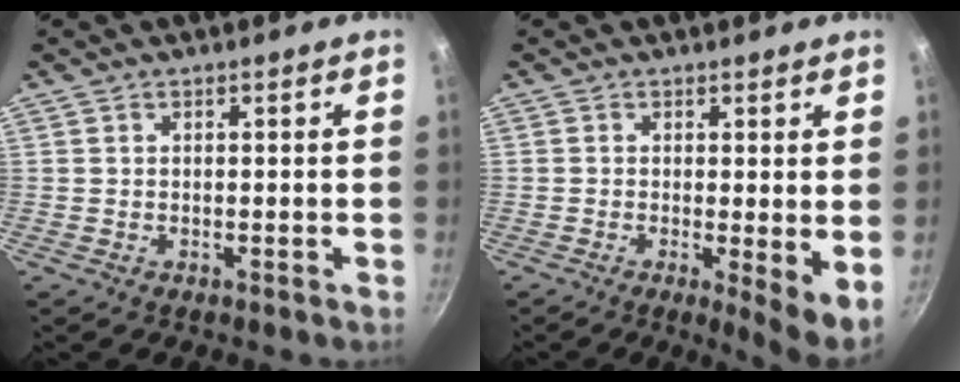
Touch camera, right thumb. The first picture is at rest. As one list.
[{"total": 5.5, "force": [-0.2, 1.1, 5.4], "torque": [-0.075, -0.020, -0.004]}]